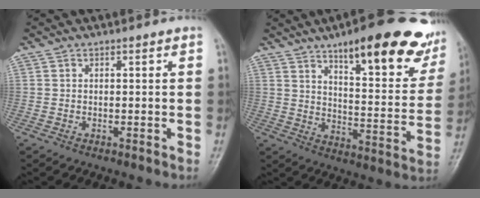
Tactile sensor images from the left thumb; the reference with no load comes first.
{"total": 24.0, "force": [15.1, 7.2, 17.2], "torque": [-0.188, -0.058, 0.209]}